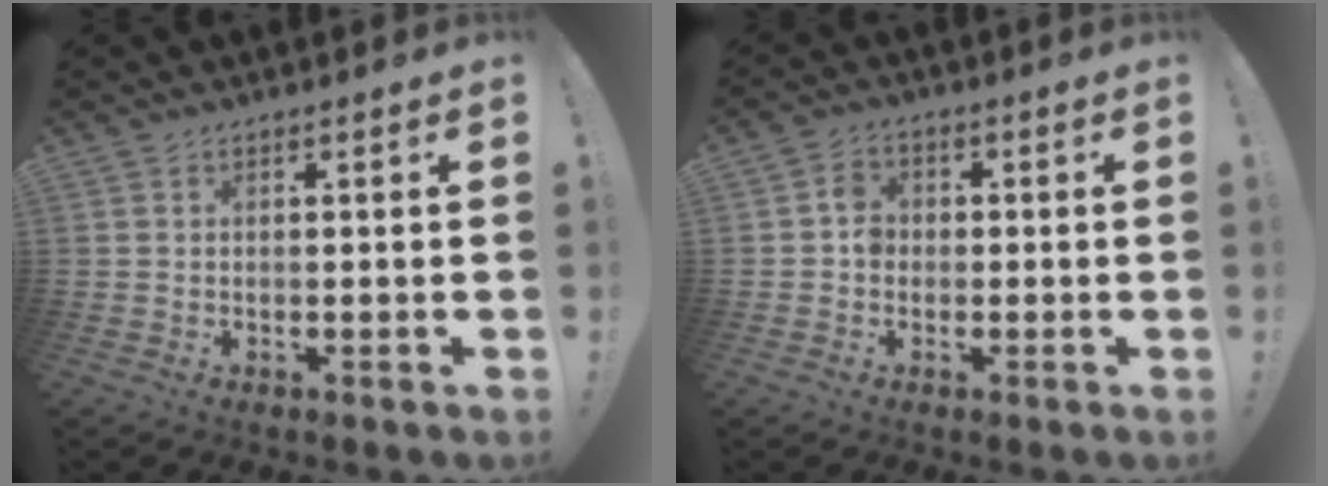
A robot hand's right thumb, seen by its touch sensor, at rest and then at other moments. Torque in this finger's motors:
{"motor_torque": [0.30, 0.84, 0.43, -0.37, 0.00]}